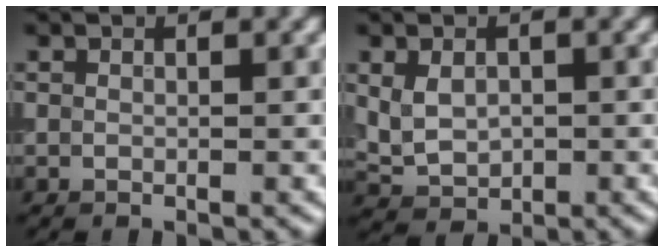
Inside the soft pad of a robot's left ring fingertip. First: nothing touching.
{"total": 3.2, "force": [0.1, 2.3, 2.1], "torque": [-0.045, -0.005, 0.004]}